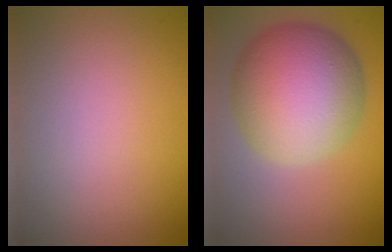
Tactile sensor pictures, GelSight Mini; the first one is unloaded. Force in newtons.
{"total": 11.2, "press": 11.2, "slide": 0.3}